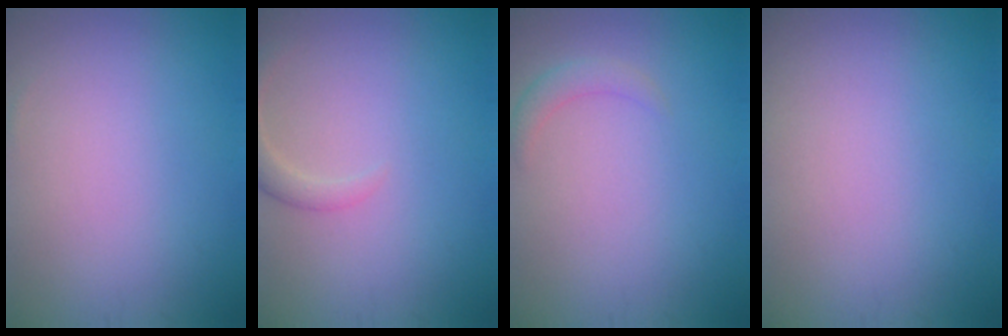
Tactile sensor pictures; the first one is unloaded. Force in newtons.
{"total": 1.9, "press": 1.9, "slide": 0.2}
{"total": 1.3, "press": 1.3, "slide": 0.1}
{"total": 0.0}